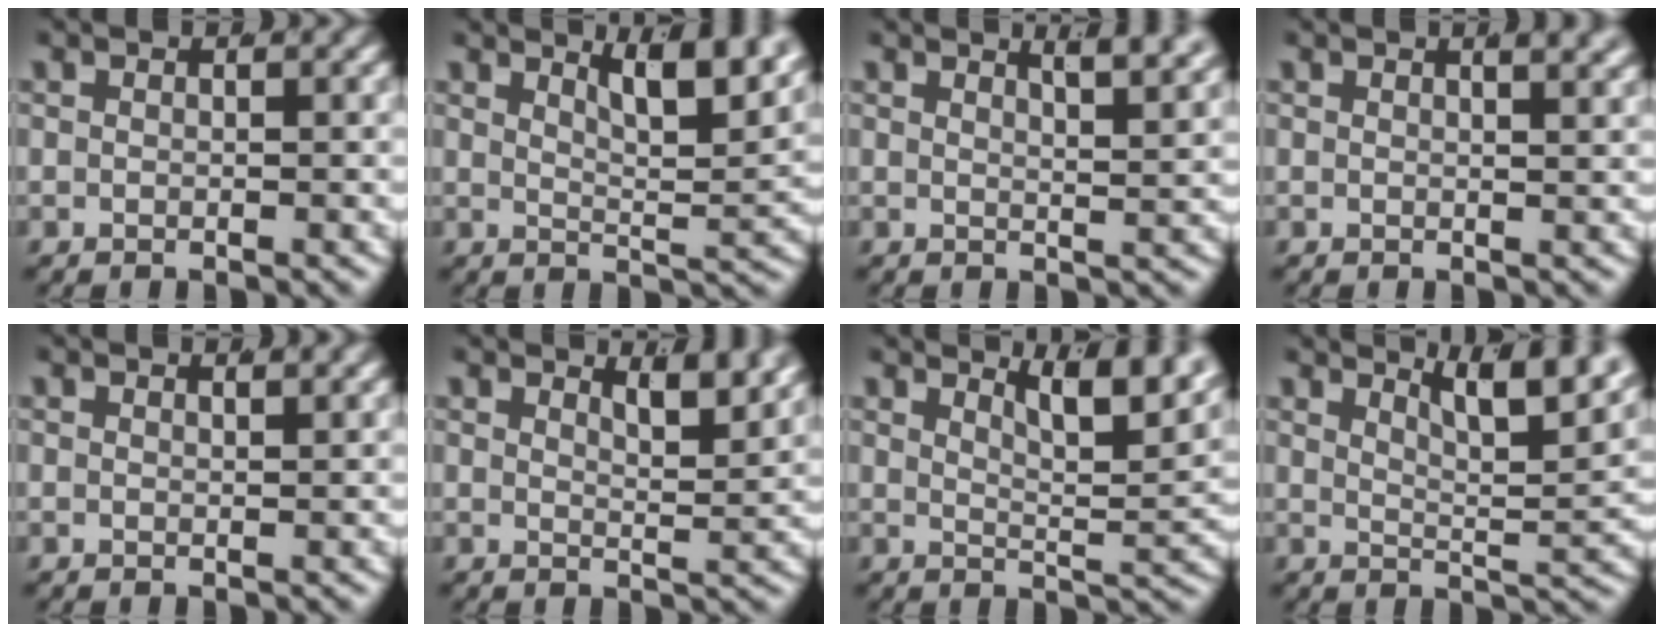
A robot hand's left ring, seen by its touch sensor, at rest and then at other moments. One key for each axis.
{"total": 6.0, "fx": 3.9, "fy": 1.0, "fz": 4.4, "tx": -0.061, "ty": -0.013, "tz": 0.065}
{"total": 3.8, "fx": 2.9, "fy": 0.1, "fz": 2.5, "tx": -0.027, "ty": -0.006, "tz": 0.048}
{"total": 1.9, "fx": 1.3, "fy": 0.0, "fz": 1.3, "tx": -0.012, "ty": 0.002, "tz": 0.019}
{"total": 0.8, "fx": 0.7, "fy": -0.3, "fz": 0.3, "tx": -0.002, "ty": -0.005, "tz": 0.013}
{"total": 3.3, "fx": 2.6, "fy": 0.0, "fz": 2.0, "tx": -0.027, "ty": -0.018, "tz": 0.048}
{"total": 6.1, "fx": 4.0, "fy": 1.0, "fz": 4.5, "tx": -0.057, "ty": -0.009, "tz": 0.064}
{"total": 6.7, "fx": 4.3, "fy": 1.4, "fz": 5.0, "tx": -0.062, "ty": -0.009, "tz": 0.068}